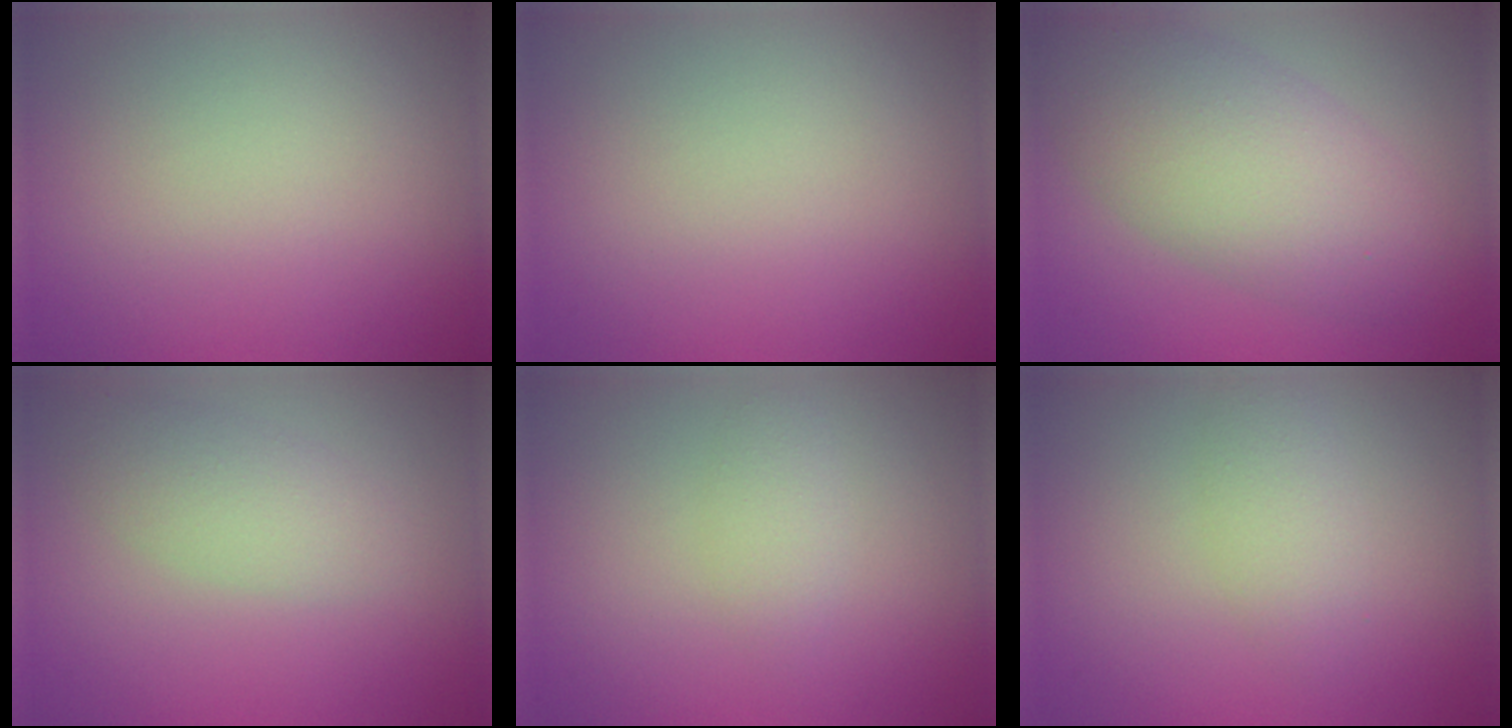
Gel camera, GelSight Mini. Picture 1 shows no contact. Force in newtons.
{"total": 0.0}
{"total": 7.8, "press": 7.8, "slide": 0.4}
{"total": 3.0, "press": 3.0, "slide": 0.1}
{"total": 1.5, "press": 1.5, "slide": 0.0}
{"total": 2.2, "press": 2.2, "slide": 0.1}